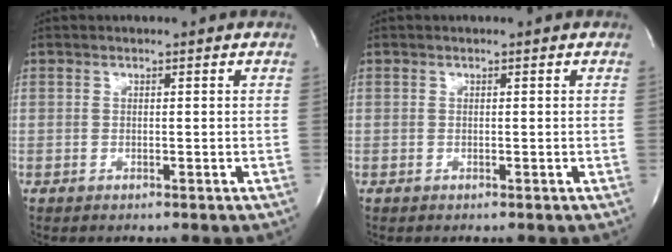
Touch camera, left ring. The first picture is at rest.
{"total": 0.0}